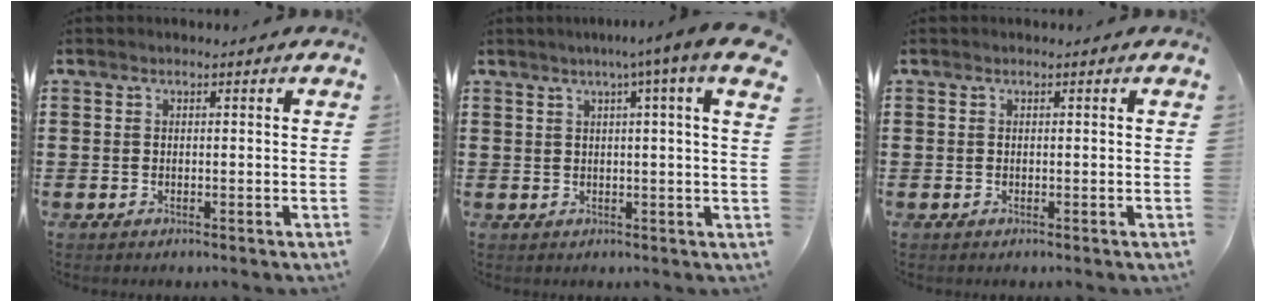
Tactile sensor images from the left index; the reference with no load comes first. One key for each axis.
{"total": 5.6, "fx": 3.2, "fy": -0.9, "fz": 4.5, "tx": -0.083, "ty": -0.010, "tz": 0.050}
{"total": 0.0}